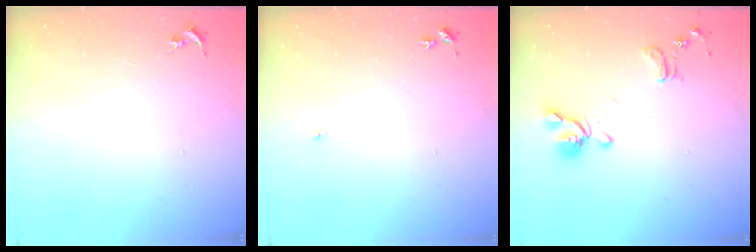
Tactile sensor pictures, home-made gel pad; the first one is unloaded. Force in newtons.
{"total": 3.0, "press": 3.0, "slide": 0.4}
{"total": 14.2, "press": 14.1, "slide": 1.6}